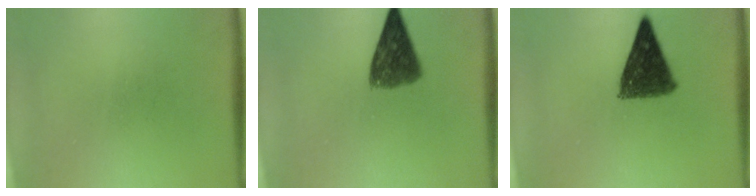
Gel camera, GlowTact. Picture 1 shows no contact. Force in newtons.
{"total": 7.6}
{"total": 10.1}